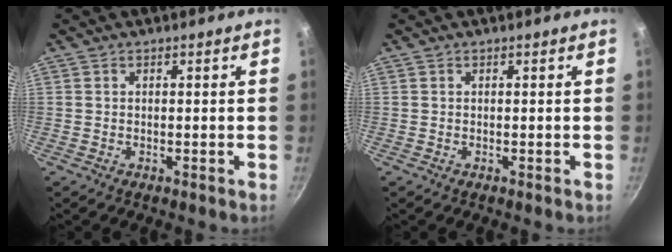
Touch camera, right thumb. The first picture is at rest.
{"total": 0.0}